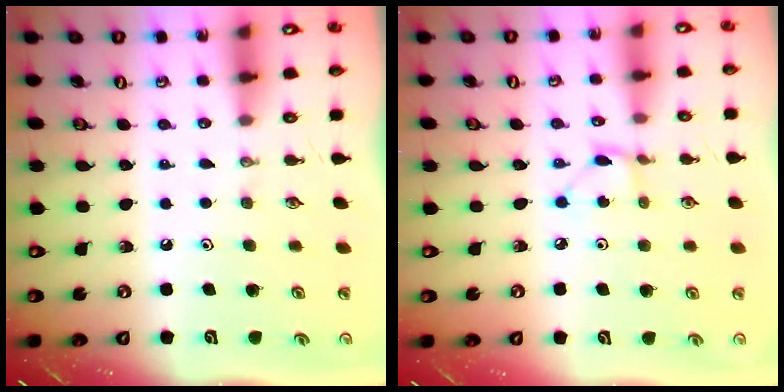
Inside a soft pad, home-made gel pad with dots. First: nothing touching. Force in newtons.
{"total": 2.1, "press": 2.0, "slide": 0.2}